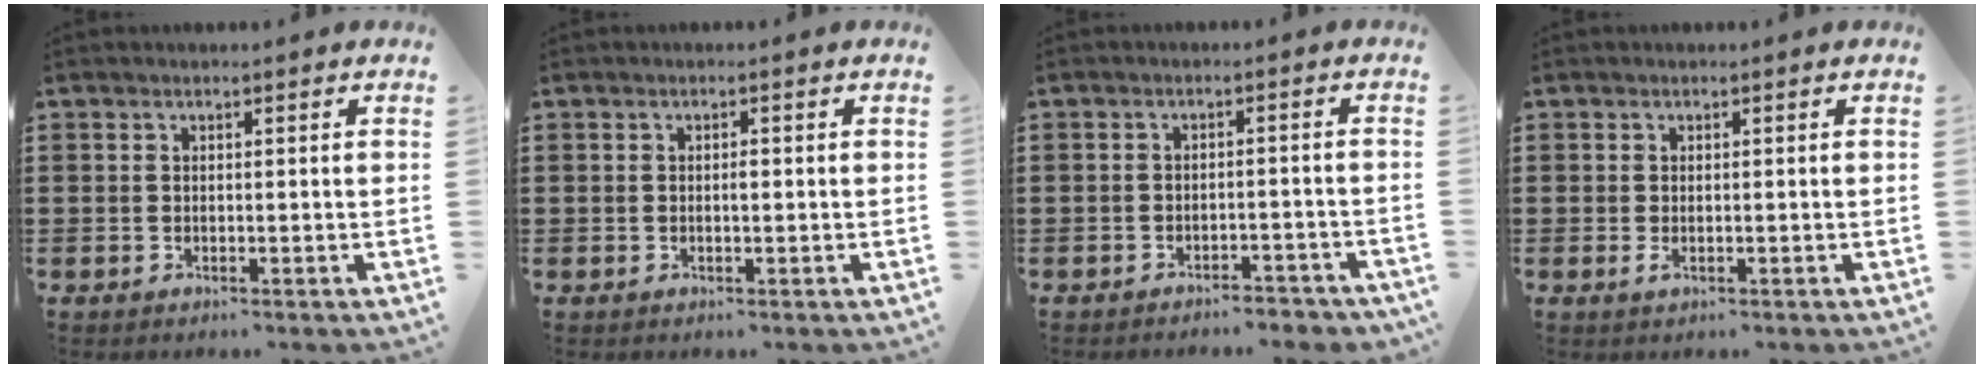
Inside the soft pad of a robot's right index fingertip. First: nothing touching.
{"total": 0.9, "force": [0.0, 0.3, 0.8], "torque": [-0.018, -0.003, 0.000]}
{"total": 2.6, "force": [-2.6, 0.1, 0.4], "torque": [-0.011, -0.001, -0.053]}
{"total": 0.8, "force": [-0.2, 0.3, 0.8], "torque": [-0.022, -0.005, -0.005]}